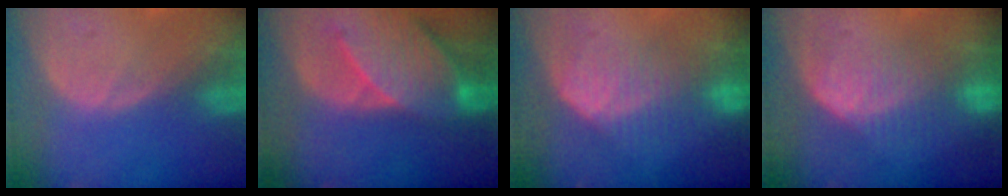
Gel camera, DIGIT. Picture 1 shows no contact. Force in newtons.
{"total": 9.3, "press": 8.6, "slide": 3.6}
{"total": 6.9, "press": 6.7, "slide": 1.4}
{"total": 6.8, "press": 6.7, "slide": 1.4}